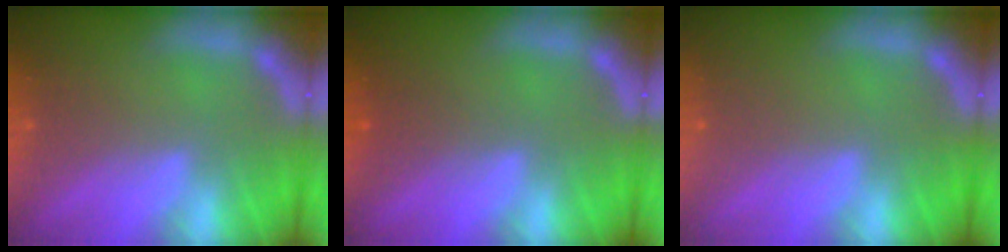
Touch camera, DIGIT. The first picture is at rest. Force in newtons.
{"total": 1.5}
{"total": 0.0}